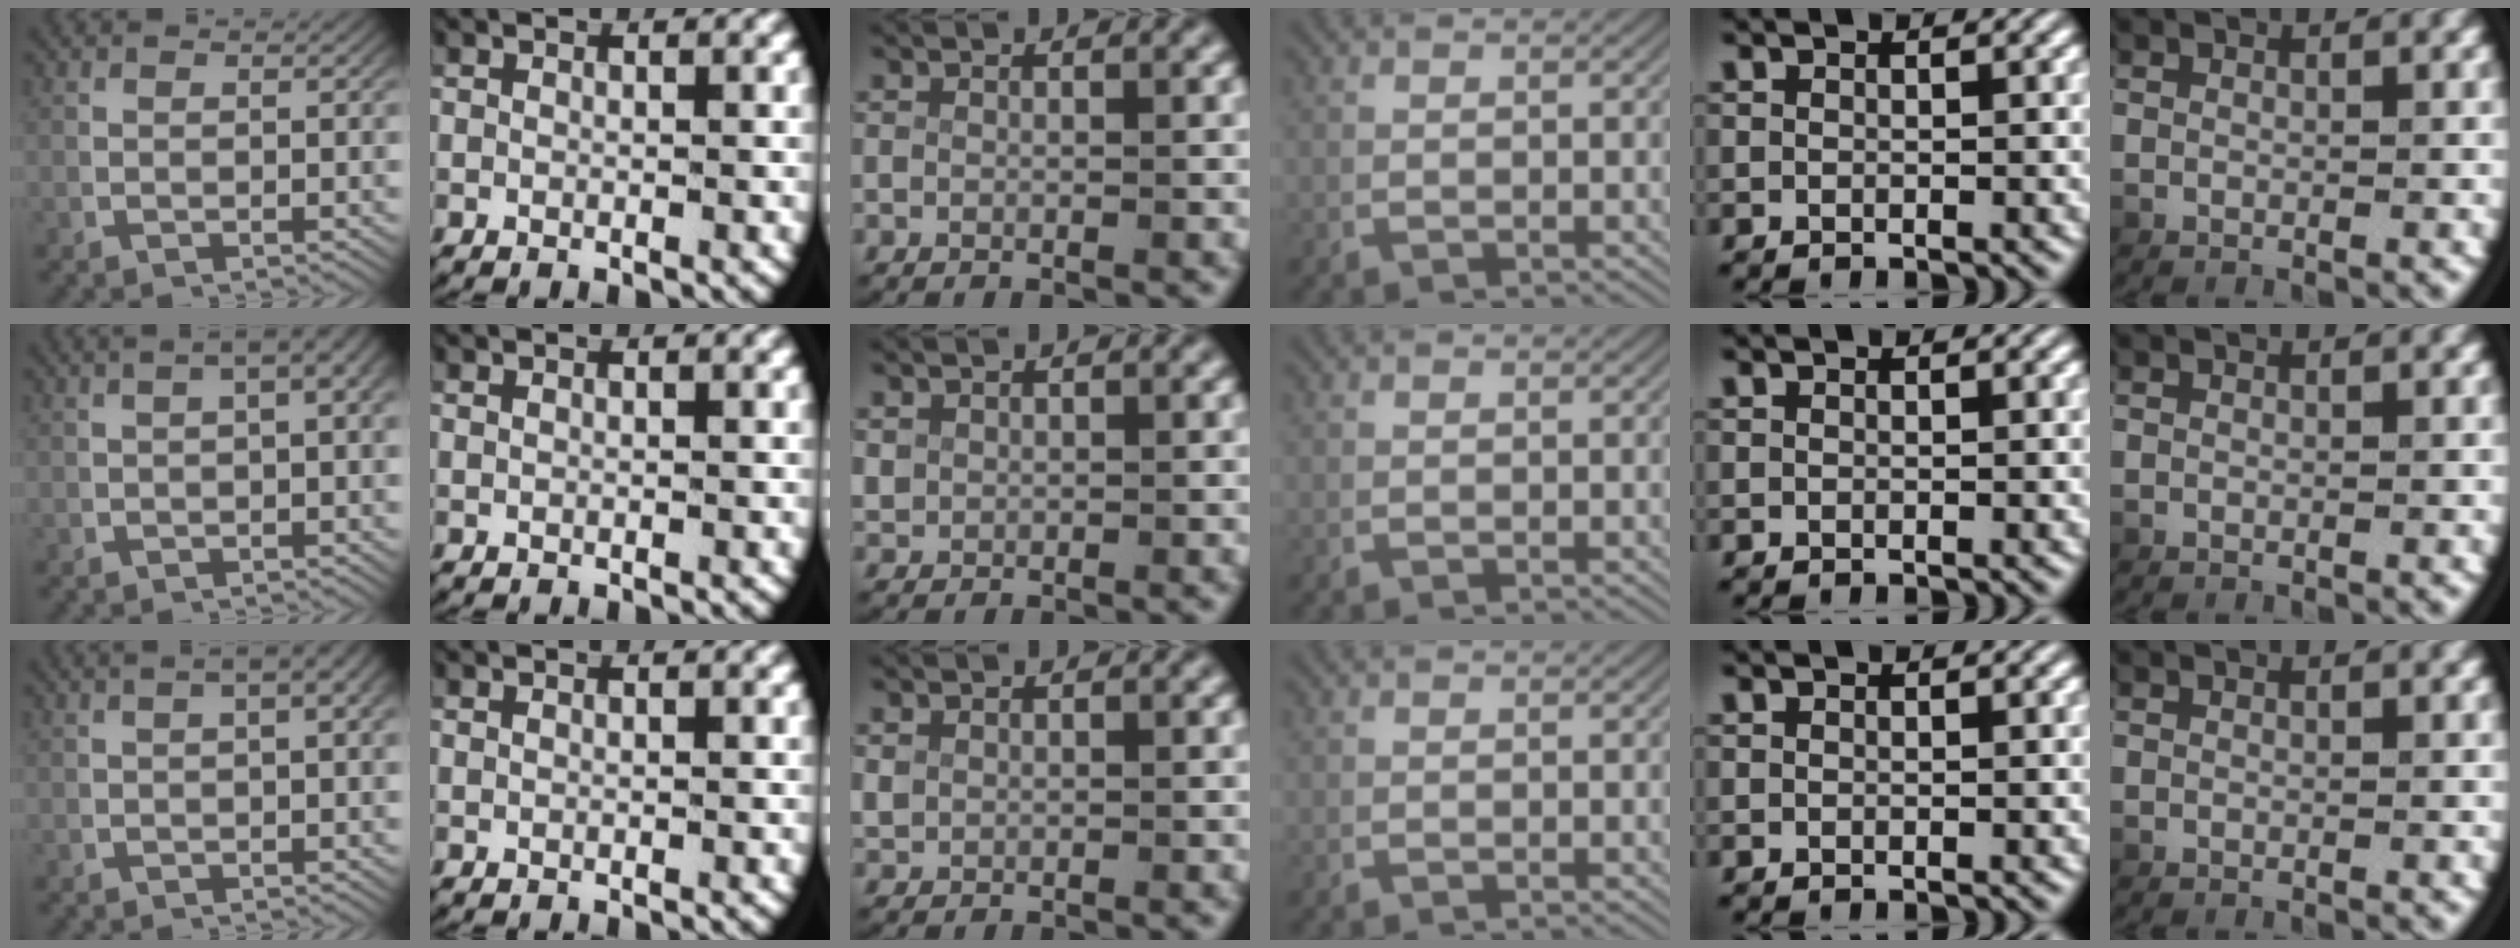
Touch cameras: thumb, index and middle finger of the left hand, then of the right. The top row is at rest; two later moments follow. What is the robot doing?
{"motion": "lift_and_place", "object": "router"}